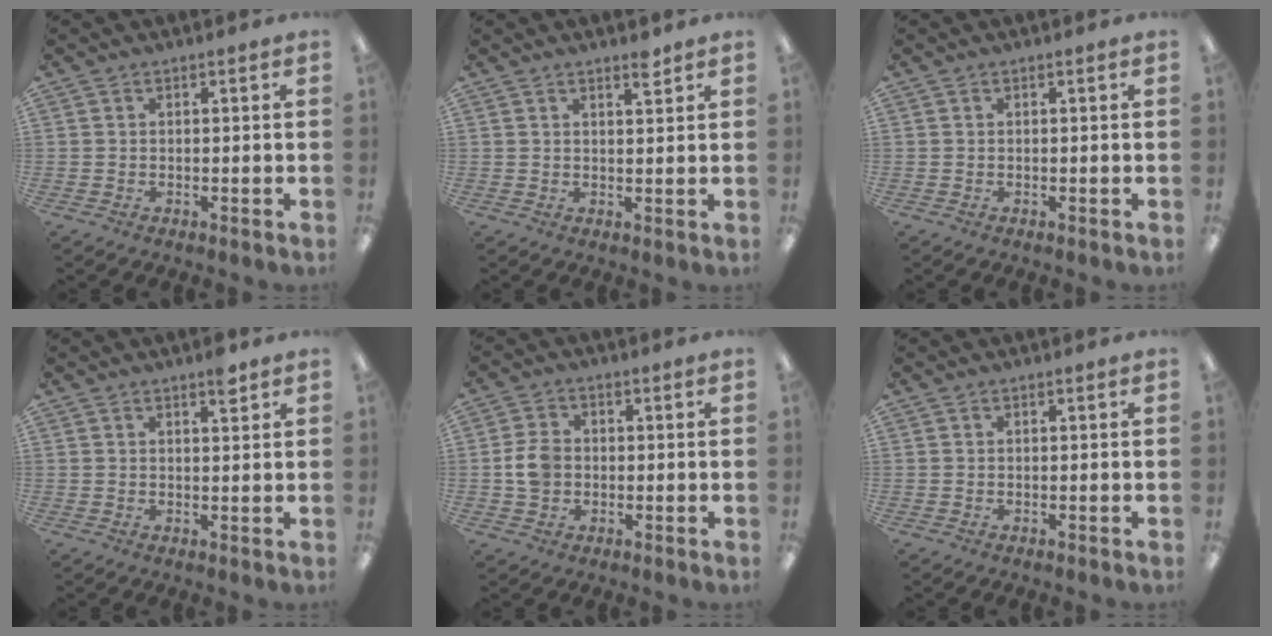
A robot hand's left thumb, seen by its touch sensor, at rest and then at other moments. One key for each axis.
{"total": 2.9, "fx": 2.4, "fy": 0.6, "fz": 1.5, "tx": -0.017, "ty": -0.009, "tz": 0.040}
{"total": 0.0}
{"total": 3.1, "fx": 2.3, "fy": 0.8, "fz": 1.9, "tx": -0.018, "ty": -0.008, "tz": 0.035}
{"total": 5.6, "fx": -0.4, "fy": 4.6, "fz": 3.2, "tx": -0.059, "ty": 0.007, "tz": -0.007}
{"total": 0.0}